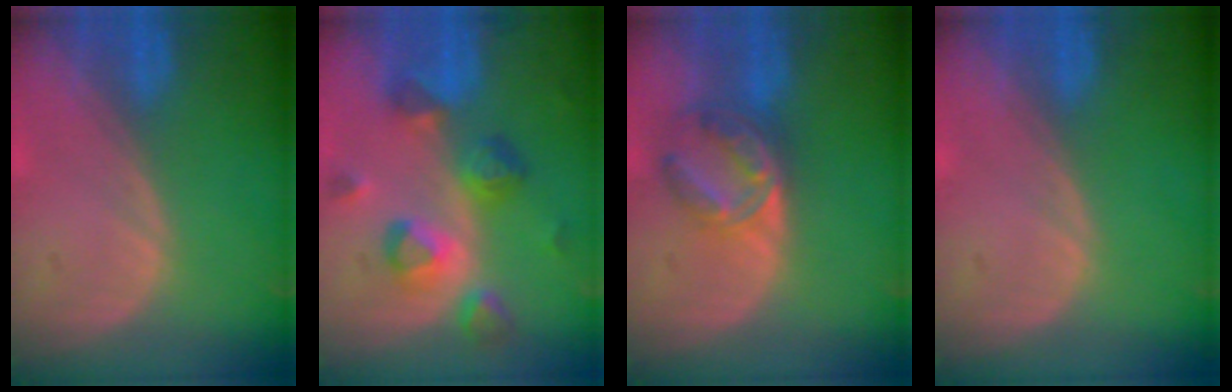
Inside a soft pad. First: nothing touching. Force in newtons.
{"total": 8.6, "press": 7.9, "slide": 3.3}
{"total": 6.7, "press": 5.9, "slide": 3.2}
{"total": 0.0}